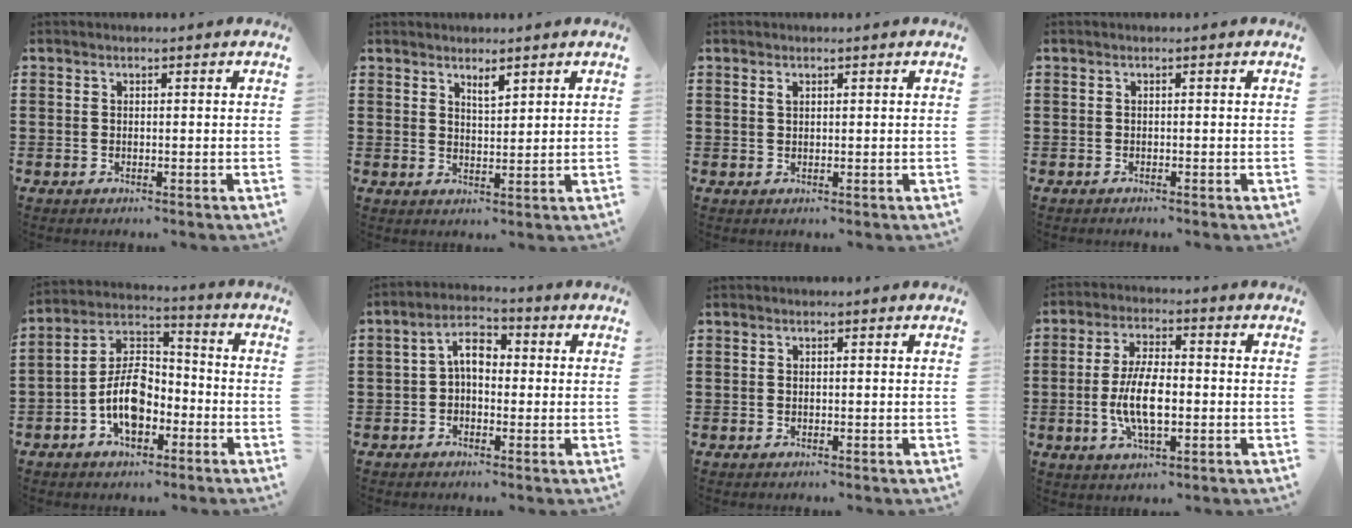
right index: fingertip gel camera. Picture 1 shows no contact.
{"total": 2.3, "force": [1.9, 0.4, 1.2], "torque": [-0.019, -0.002, 0.032]}
{"total": 0.8, "force": [0.4, 0.5, 0.5], "torque": [-0.012, 0.002, 0.008]}
{"total": 0.5, "force": [-0.5, 0.0, 0.1], "torque": [-0.003, -0.003, -0.010]}
{"total": 8.6, "force": [-3.5, 5.0, 6.0], "torque": [-0.138, 0.009, -0.071]}
{"total": 4.8, "force": [-0.2, 2.6, 4.0], "torque": [-0.085, 0.009, -0.008]}
{"total": 0.0}
{"total": 8.6, "force": [-1.4, 3.5, 7.7], "torque": [-0.172, -0.006, -0.033]}